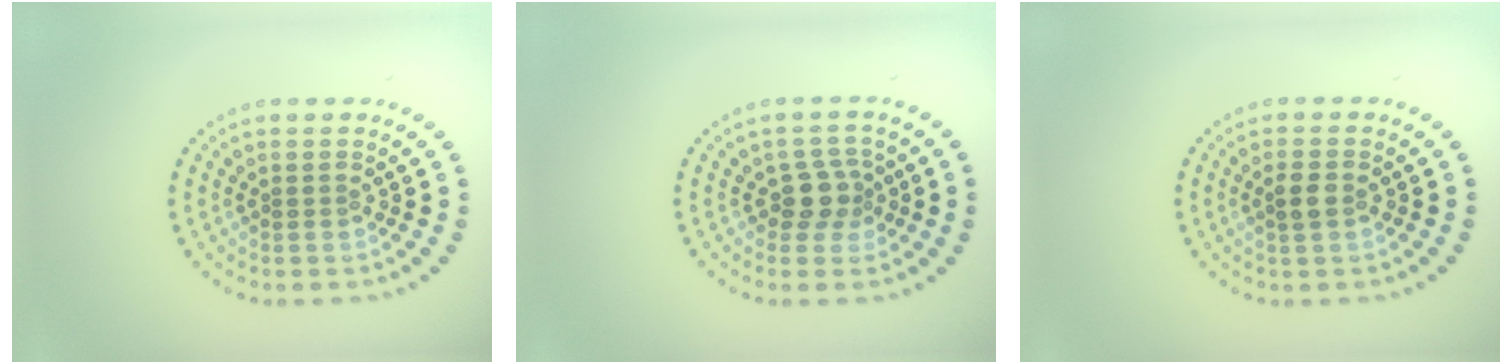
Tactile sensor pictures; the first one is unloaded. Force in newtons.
{"total": 2.4, "press": 2.0, "slide": 1.4}
{"total": 1.7, "press": 1.6, "slide": 0.2}